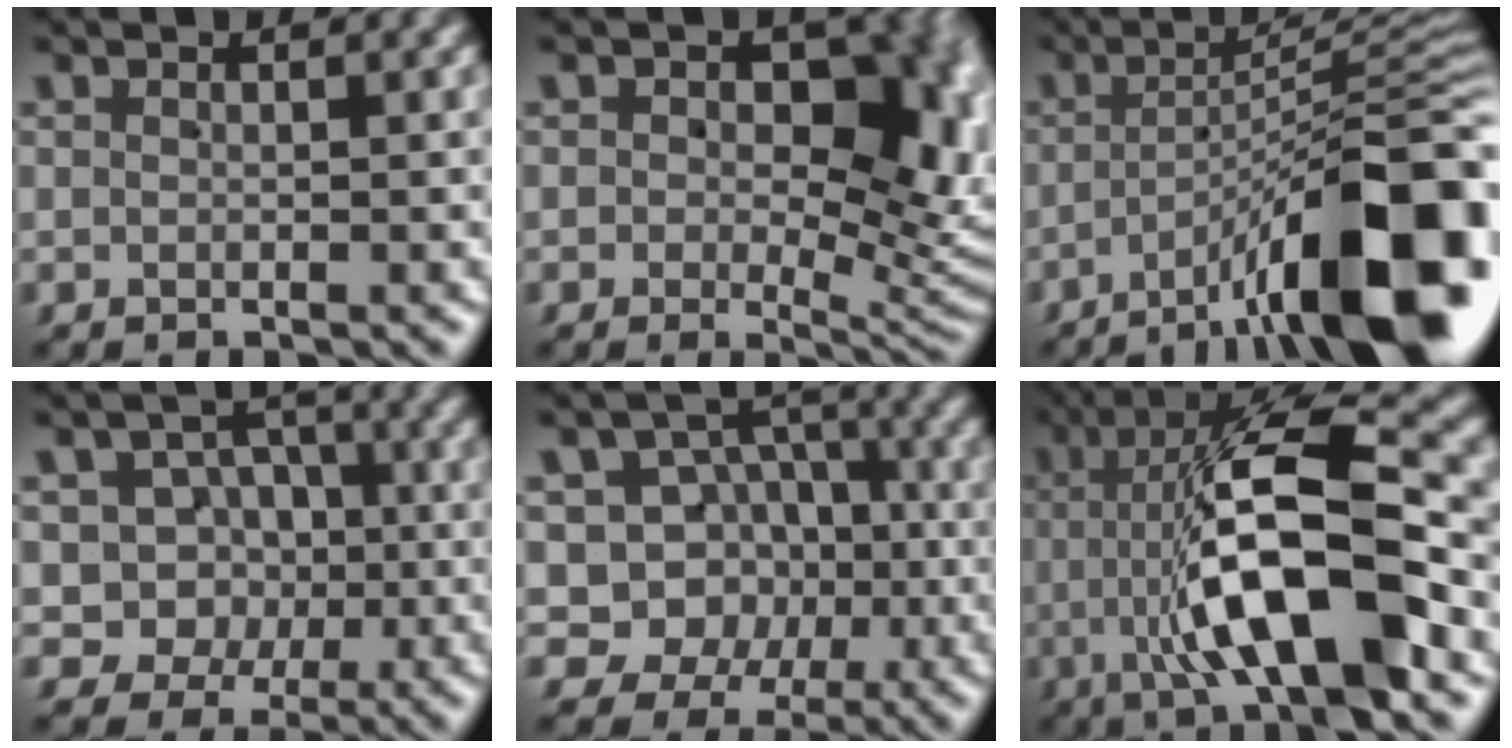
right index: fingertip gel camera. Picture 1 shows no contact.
{"total": 9.8, "force": [0.5, 5.8, 7.8], "torque": [-0.066, -0.007, 0.004]}
{"total": 13.2, "force": [-5.5, 4.2, 11.3], "torque": [-0.139, 0.002, -0.079]}
{"total": 11.3, "force": [-1.0, 10.8, 3.1], "torque": [-0.103, -0.055, -0.016]}
{"total": 12.9, "force": [-1.3, 12.1, 4.4], "torque": [-0.129, -0.058, -0.019]}
{"total": 13.4, "force": [-0.5, 4.1, 12.7], "torque": [-0.203, 0.010, -0.010]}